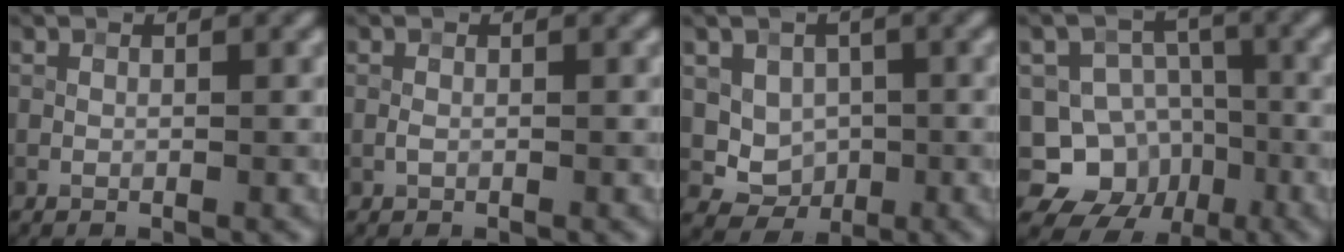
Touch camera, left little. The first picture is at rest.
{"total": 0.5, "force": [-0.2, 0.3, 0.4], "torque": [-0.010, 0.001, -0.003]}
{"total": 3.6, "force": [0.2, 3.1, 1.7], "torque": [-0.019, -0.007, 0.007]}
{"total": 9.6, "force": [-3.7, 8.3, 3.1], "torque": [-0.033, 0.003, -0.085]}